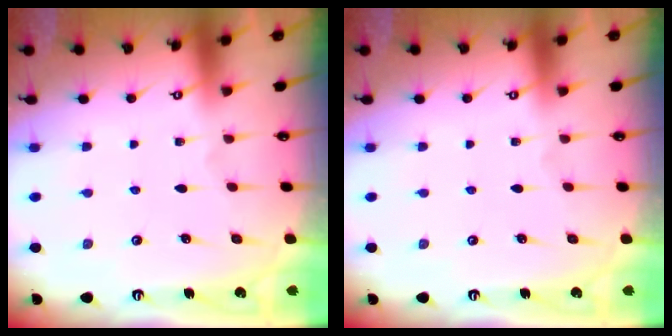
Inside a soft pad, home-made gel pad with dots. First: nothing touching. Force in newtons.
{"total": 0.0}